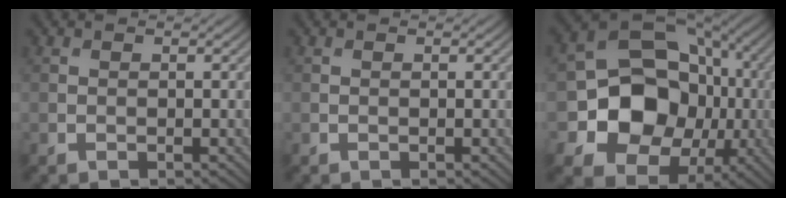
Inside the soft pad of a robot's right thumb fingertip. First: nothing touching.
{"total": 0.0}
{"total": 15.3, "force": [-2.6, 13.0, 7.7], "torque": [-0.138, -0.023, -0.070]}